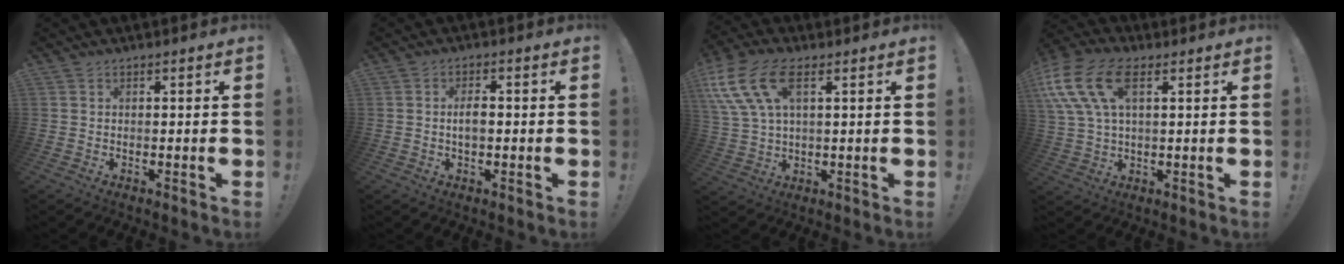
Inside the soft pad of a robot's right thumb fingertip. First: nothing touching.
{"total": 3.3, "force": [-0.3, 1.5, 2.9], "torque": [-0.046, 0.005, -0.007]}
{"total": 15.3, "force": [6.5, 8.1, 11.2], "torque": [-0.229, -0.009, 0.121]}
{"total": 16.5, "force": [6.3, 9.3, 12.2], "torque": [-0.252, -0.006, 0.116]}